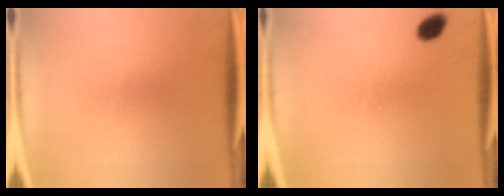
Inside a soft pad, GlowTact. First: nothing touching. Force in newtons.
{"total": 2.7}